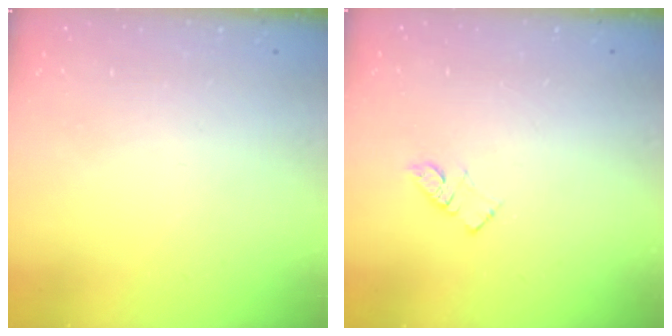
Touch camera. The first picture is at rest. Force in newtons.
{"total": 4.0, "press": 4.0, "slide": 0.4}